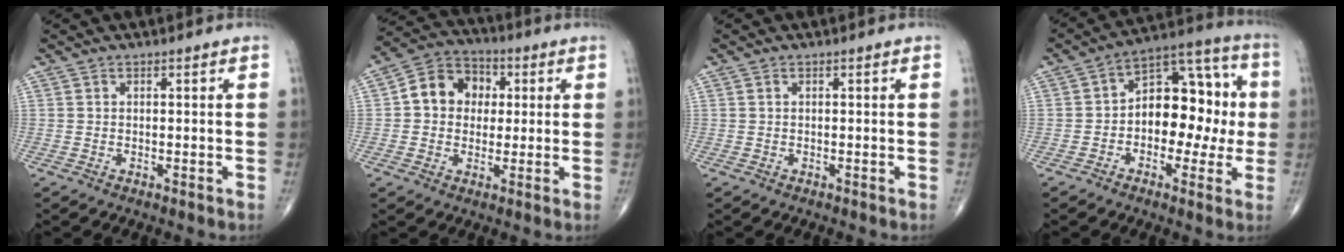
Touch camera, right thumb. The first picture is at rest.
{"total": 10.4, "force": [1.5, 8.6, 5.6], "torque": [-0.057, 0.020, 0.012]}
{"total": 0.0}
{"total": 15.0, "force": [-0.6, 9.6, 11.5], "torque": [-0.117, 0.053, -0.017]}